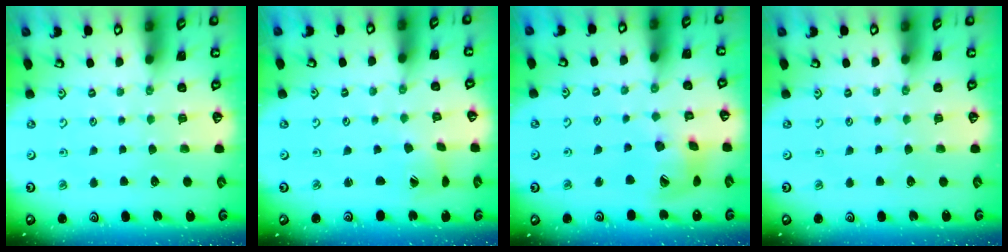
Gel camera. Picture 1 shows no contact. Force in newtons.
{"total": 1.9, "press": 1.8, "slide": 0.2}
{"total": 16.2, "press": 16.0, "slide": 2.3}
{"total": 0.0}